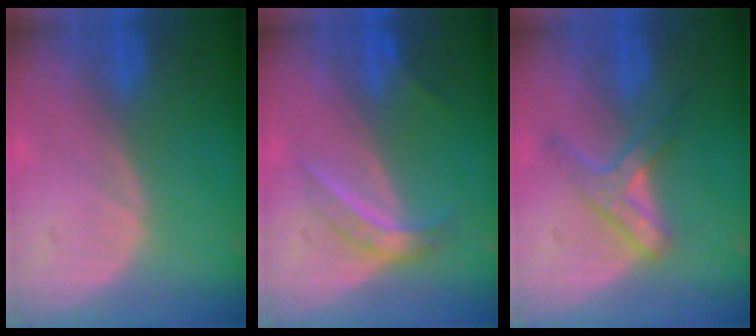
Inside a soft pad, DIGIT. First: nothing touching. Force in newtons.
{"total": 4.6, "press": 4.0, "slide": 2.3}
{"total": 5.2, "press": 5.2, "slide": 0.9}